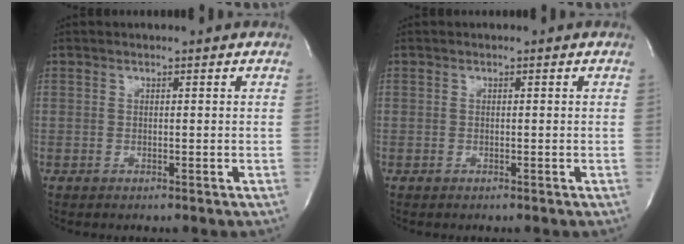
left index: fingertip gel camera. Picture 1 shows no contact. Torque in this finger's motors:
{"motor_torque": [0.00, 0.00, 0.00, 0.00]}